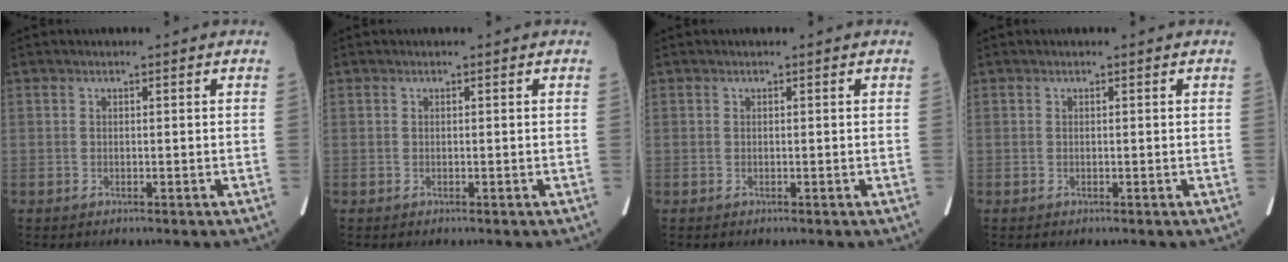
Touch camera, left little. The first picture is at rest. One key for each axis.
{"total": 0.0}
{"total": 0.0}
{"total": 0.0}